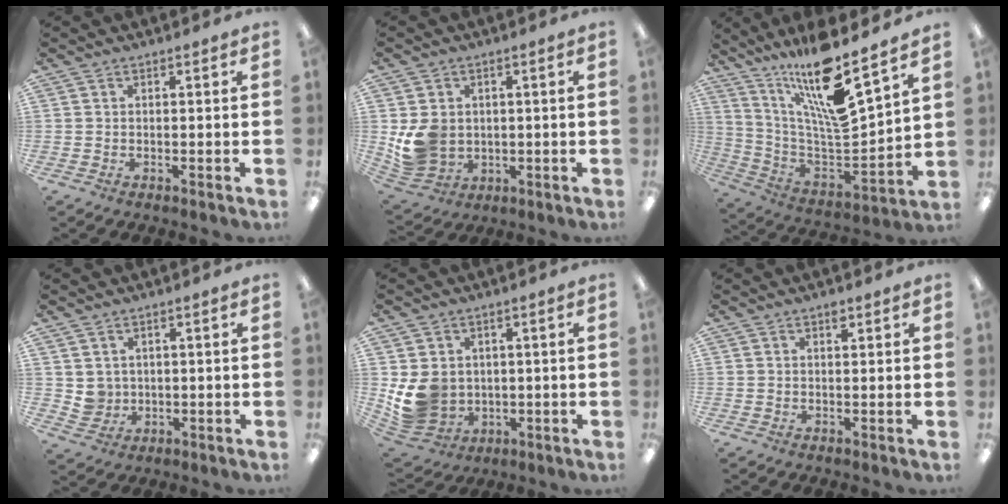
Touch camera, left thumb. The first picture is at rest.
{"total": 8.9, "force": [0.3, 7.9, 4.1], "torque": [-0.094, 0.010, 0.014]}
{"total": 17.8, "force": [13.3, 2.3, 11.6], "torque": [-0.217, -0.101, 0.218]}
{"total": 3.9, "force": [1.9, 3.4, 0.2], "torque": [-0.010, -0.005, 0.038]}
{"total": 10.9, "force": [0.2, 9.7, 5.0], "torque": [-0.133, -0.001, 0.011]}
{"total": 1.5, "force": [1.0, 0.6, 0.9], "torque": [-0.012, -0.003, 0.017]}